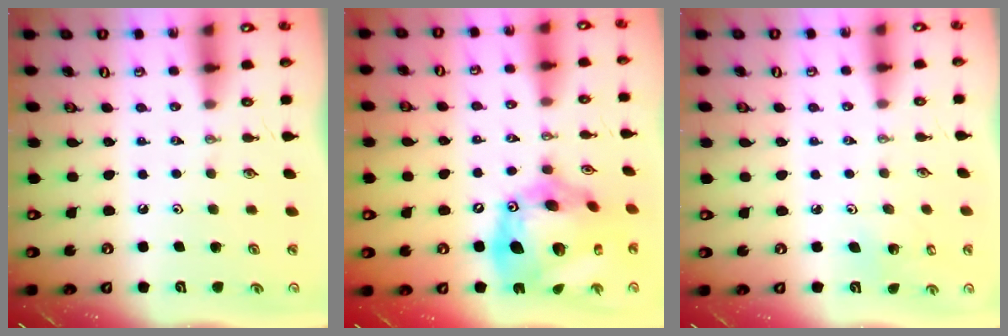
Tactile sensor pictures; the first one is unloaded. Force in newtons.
{"total": 25.3, "press": 25.2, "slide": 3.0}
{"total": 2.0, "press": 2.0, "slide": 0.1}